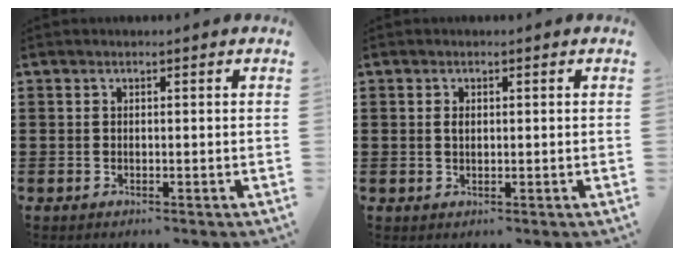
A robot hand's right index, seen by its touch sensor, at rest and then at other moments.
{"total": 1.0, "force": [0.1, 0.6, 0.8], "torque": [-0.018, 0.002, 0.001]}